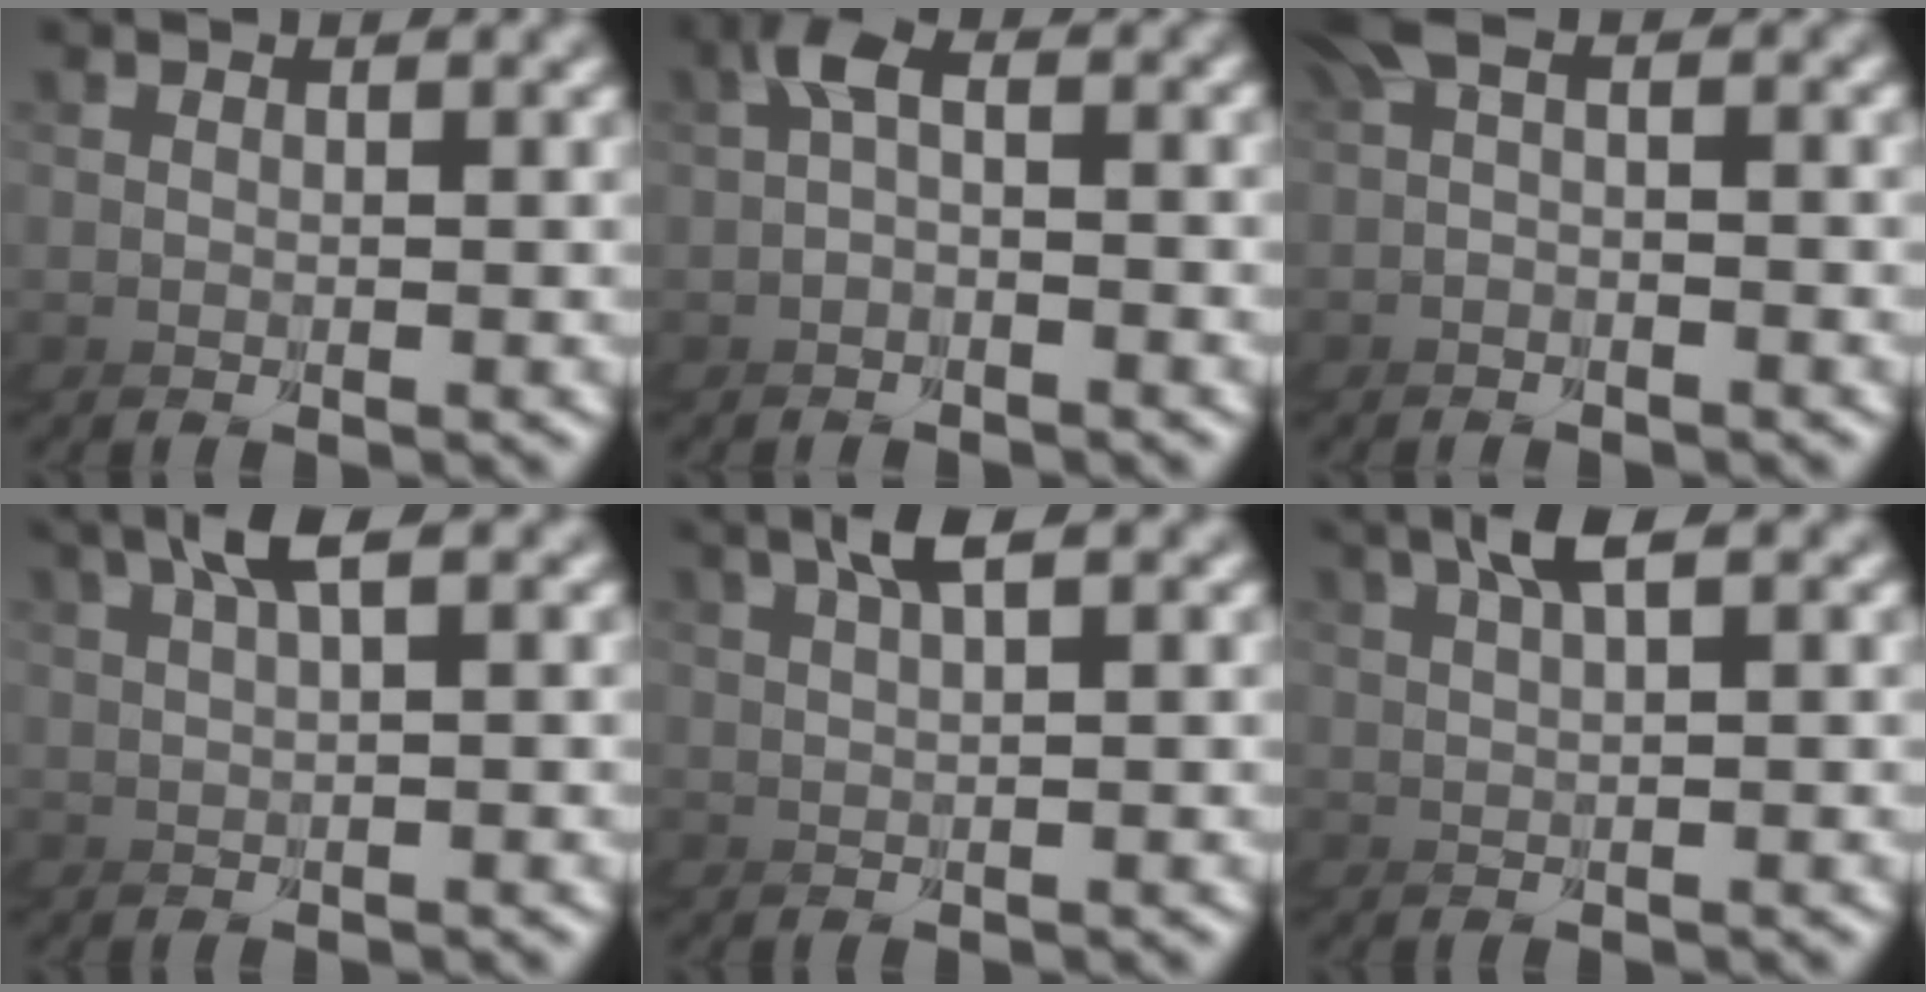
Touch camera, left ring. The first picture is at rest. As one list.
[{"total": 1.7, "force": [-1.2, 0.1, 1.2], "torque": [-0.063, -0.008, -0.015]}, {"total": 1.8, "force": [-1.4, -0.8, 0.8], "torque": [-0.060, -0.012, -0.011]}, {"total": 2.2, "force": [1.0, -1.0, 1.7], "torque": [-0.055, 0.012, 0.019]}, {"total": 1.8, "force": [0.9, -1.2, 1.0], "torque": [-0.044, 0.012, 0.016]}, {"total": 1.9, "force": [0.9, -1.1, 1.2], "torque": [-0.049, 0.012, 0.017]}]